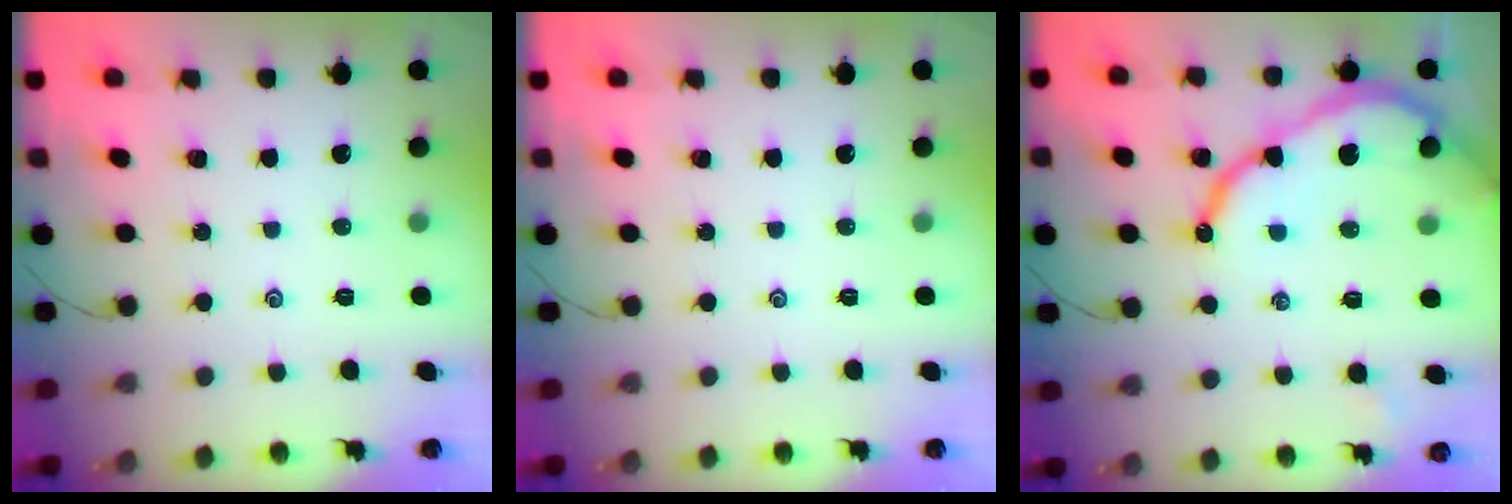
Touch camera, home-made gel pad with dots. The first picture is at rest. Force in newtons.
{"total": 0.0}
{"total": 13.1, "press": 13.0, "slide": 1.3}